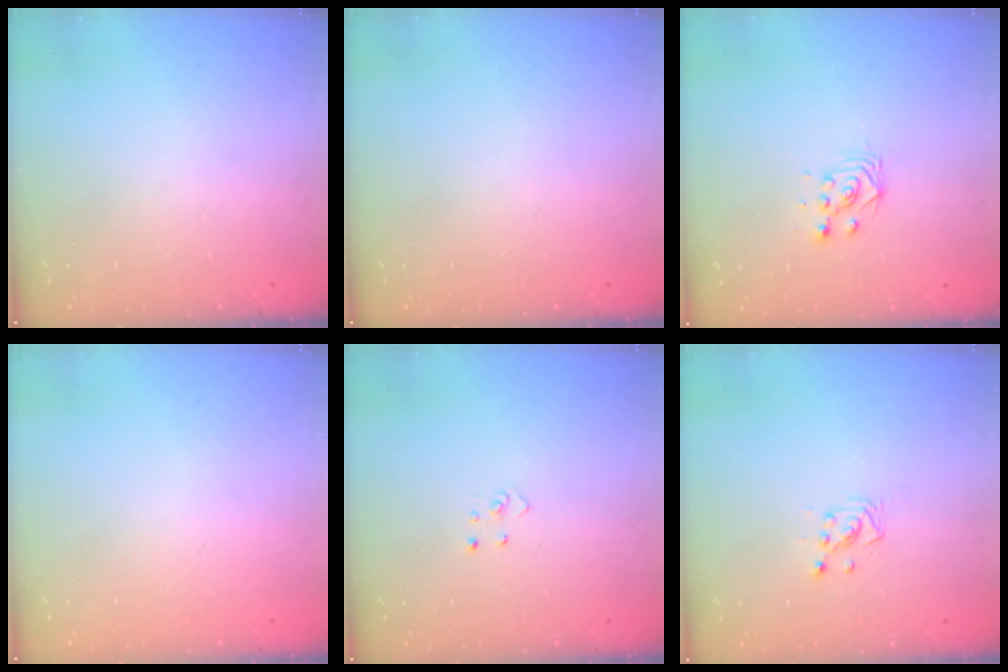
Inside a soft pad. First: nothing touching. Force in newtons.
{"total": 0.0}
{"total": 2.8, "press": 2.5, "slide": 1.3}
{"total": 0.0}
{"total": 3.2, "press": 3.2, "slide": 0.2}
{"total": 3.4, "press": 3.4, "slide": 0.3}